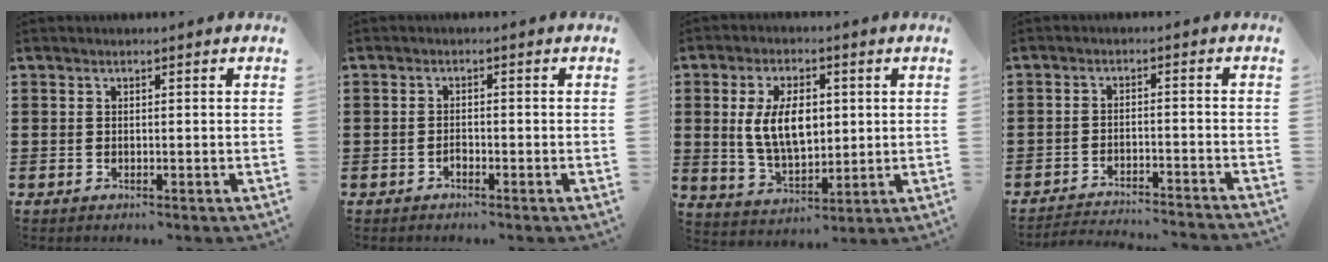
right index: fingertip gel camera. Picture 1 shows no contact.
{"total": 1.0, "force": [-0.8, 0.5, 0.4], "torque": [-0.011, -0.001, -0.015]}
{"total": 8.9, "force": [1.2, 5.0, 7.3], "torque": [-0.151, 0.007, 0.018]}
{"total": 3.1, "force": [-3.1, -0.1, 0.5], "torque": [-0.013, 0.000, -0.065]}